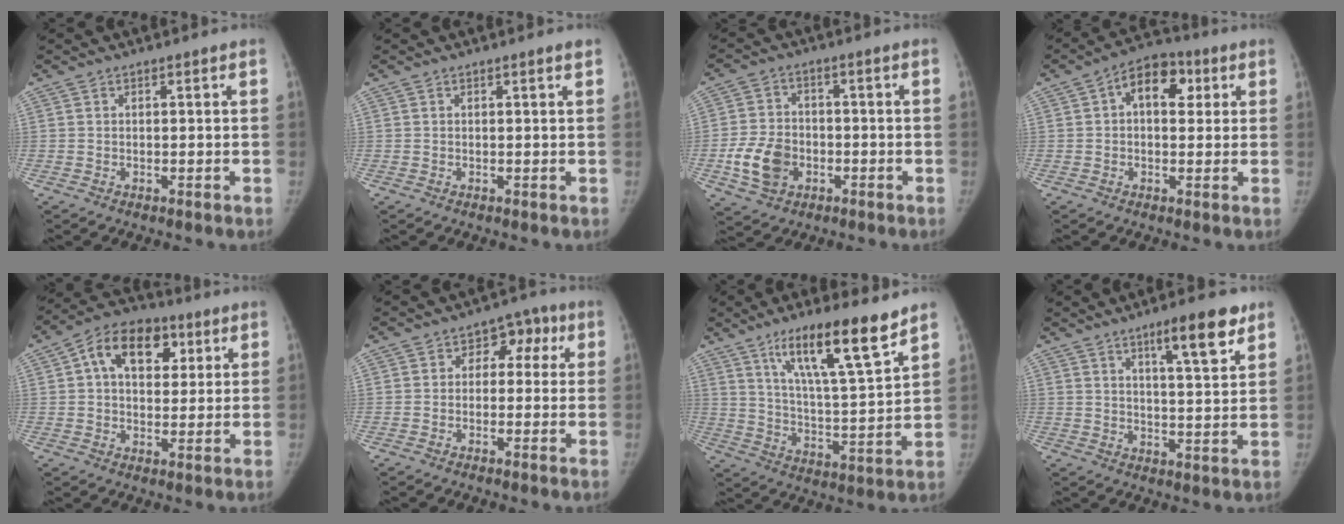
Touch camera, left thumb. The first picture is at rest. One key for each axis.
{"total": 0.6, "fx": 0.4, "fy": -0.1, "fz": 0.4, "tx": -0.011, "ty": -0.003, "tz": 0.007}
{"total": 9.1, "fx": -2.8, "fy": 6.9, "fz": 5.3, "tx": -0.085, "ty": 0.013, "tz": -0.050}
{"total": 9.0, "fx": 2.4, "fy": 5.8, "fz": 6.4, "tx": -0.064, "ty": 0.015, "tz": 0.025}
{"total": 13.4, "fx": 4.4, "fy": 9.0, "fz": 8.8, "tx": -0.105, "ty": 0.011, "tz": 0.062}
{"total": 5.6, "fx": 0.9, "fy": 4.4, "fz": 3.3, "tx": 0.003, "ty": 0.018, "tz": -0.002}
{"total": 16.3, "fx": 10.7, "fy": 2.5, "fz": 12.1, "tx": -0.187, "ty": -0.062, "tz": 0.186}
{"total": 9.9, "fx": 6.1, "fy": 2.0, "fz": 7.6, "tx": -0.098, "ty": -0.034, "tz": 0.090}